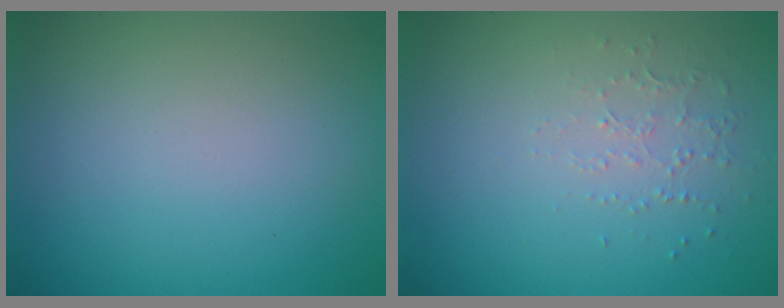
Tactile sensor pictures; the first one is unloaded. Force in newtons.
{"total": 1.0, "press": 0.6, "slide": 0.8}